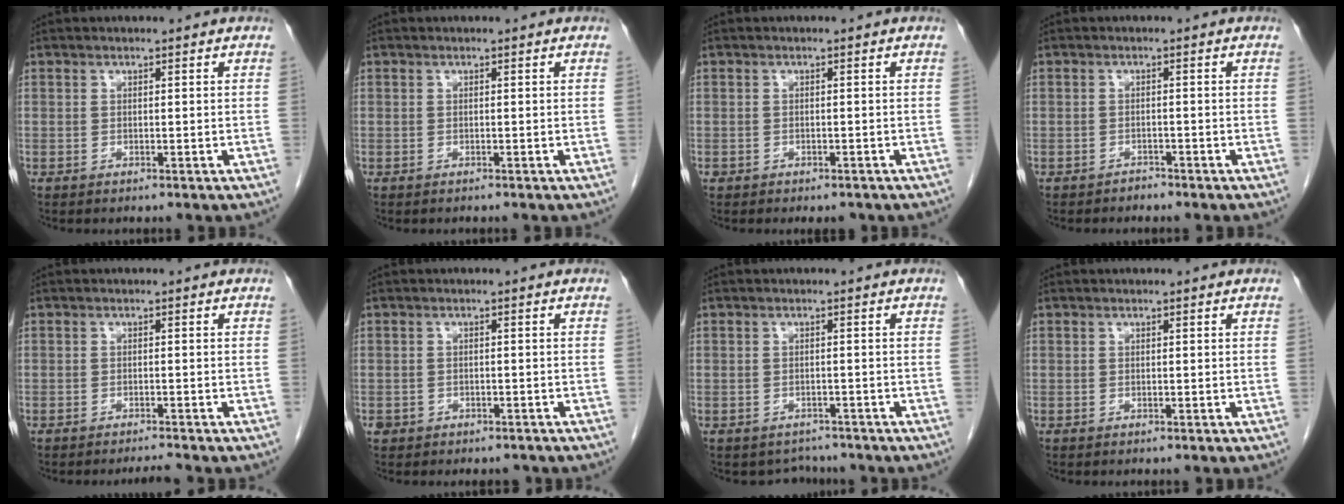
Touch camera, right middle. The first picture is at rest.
{"total": 0.0}
{"total": 2.0, "force": [-1.5, 1.2, 0.7], "torque": [-0.009, 0.003, -0.016]}
{"total": 1.1, "force": [-1.0, 0.4, -0.1], "torque": [0.001, 0.000, -0.019]}
{"total": 1.3, "force": [-1.2, -0.5, 0.2], "torque": [-0.006, -0.006, -0.017]}
{"total": 2.8, "force": [-1.9, 1.9, 0.6], "torque": [-0.011, 0.009, -0.024]}
{"total": 2.8, "force": [-2.4, 1.4, -0.2], "torque": [-0.001, 0.006, -0.033]}
{"total": 0.0}